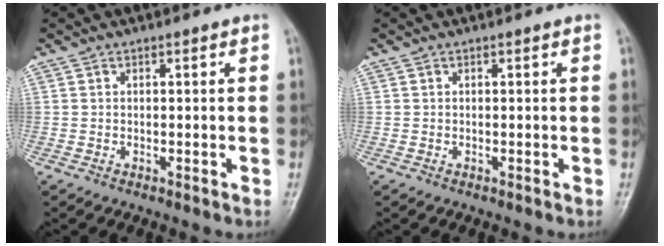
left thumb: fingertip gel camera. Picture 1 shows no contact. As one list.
[{"total": 0.0}]